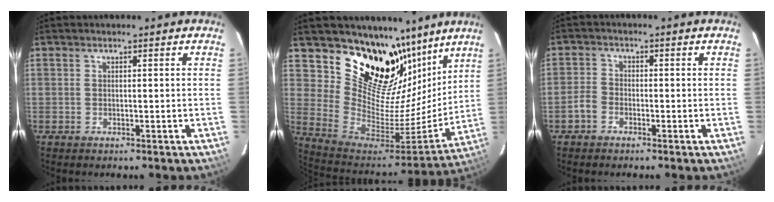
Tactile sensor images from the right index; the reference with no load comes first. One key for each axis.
{"total": 22.4, "fx": 16.2, "fy": 13.0, "fz": 8.3, "tx": -0.165, "ty": -0.052, "tz": 0.291}
{"total": 2.8, "fx": -1.8, "fy": 1.9, "fz": 0.9, "tx": -0.023, "ty": 0.008, "tz": -0.036}